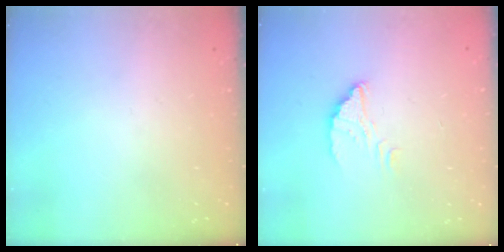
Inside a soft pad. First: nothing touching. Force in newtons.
{"total": 3.2, "press": 3.2, "slide": 0.2}